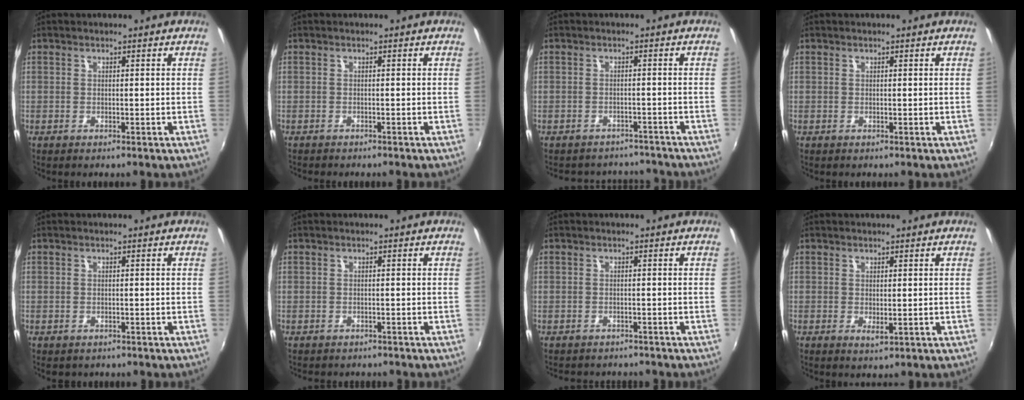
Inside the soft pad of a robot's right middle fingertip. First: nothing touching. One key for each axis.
{"total": 1.8, "fx": -1.7, "fy": 0.4, "fz": 0.4, "tx": -0.017, "ty": -0.010, "tz": -0.027}
{"total": 8.9, "fx": -7.9, "fy": 3.7, "fz": 1.6, "tx": -0.039, "ty": 0.015, "tz": -0.099}
{"total": 0.0}
{"total": 0.9, "fx": -0.5, "fy": 0.7, "fz": 0.2, "tx": -0.007, "ty": -0.003, "tz": -0.006}
{"total": 1.6, "fx": -1.2, "fy": 1.0, "fz": 0.1, "tx": -0.008, "ty": -0.001, "tz": -0.018}
{"total": 2.9, "fx": -2.4, "fy": 1.6, "fz": 0.3, "tx": -0.011, "ty": 0.000, "tz": -0.036}
{"total": 1.2, "fx": 0.2, "fy": 0.4, "fz": 1.1, "tx": -0.019, "ty": -0.004, "tz": 0.003}